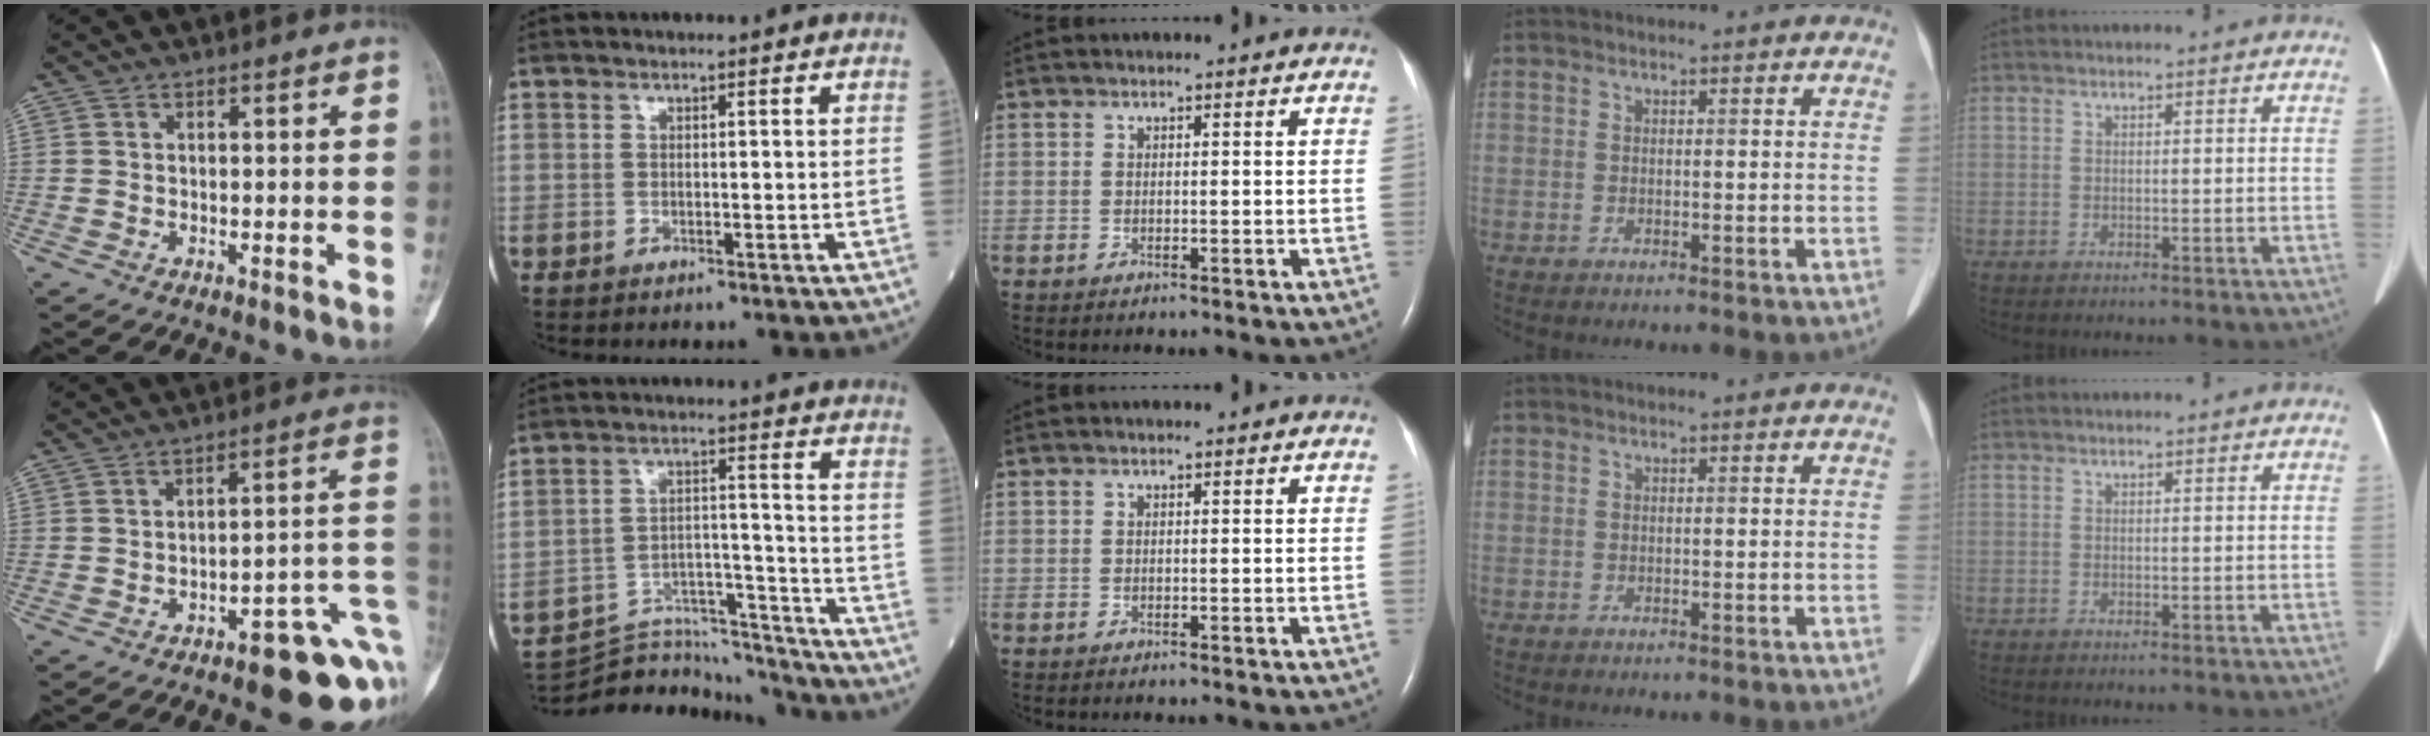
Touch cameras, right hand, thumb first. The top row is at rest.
{"thumb": {"total": 15.6, "force": [-6.6, 5.5, 13.1], "torque": [-0.104, 0.052, -0.073]}, "index": {"total": 14.3, "force": [-14.2, 1.2, 1.2], "torque": [-0.015, 0.042, -0.224]}}